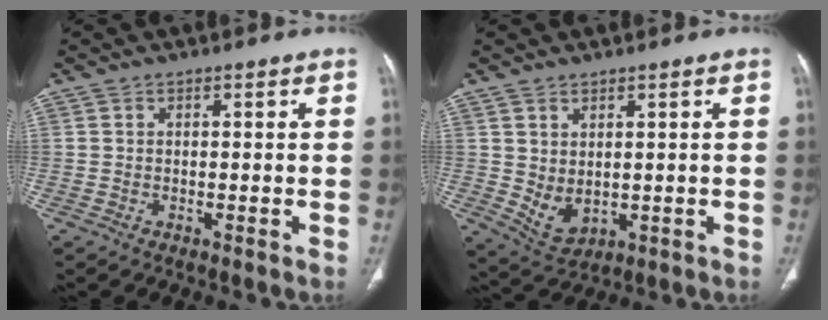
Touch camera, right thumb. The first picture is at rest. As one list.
[{"total": 5.0, "force": [0.5, 3.2, 3.8], "torque": [-0.066, -0.012, 0.032]}]